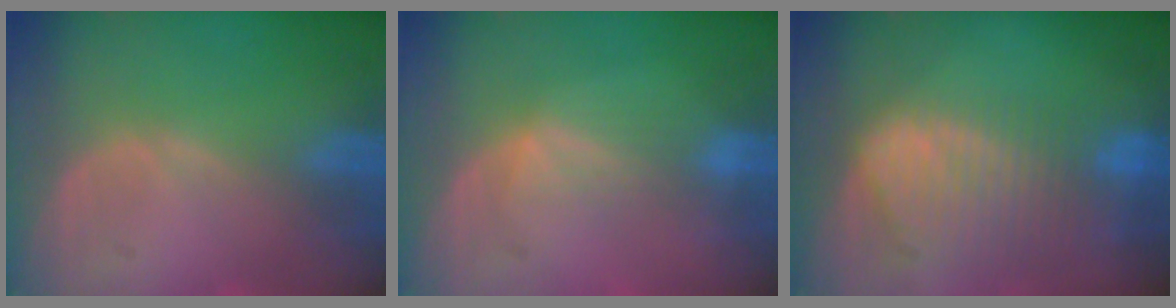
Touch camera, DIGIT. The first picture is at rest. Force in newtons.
{"total": 2.7, "press": 2.7, "slide": 0.4}
{"total": 10.1, "press": 8.5, "slide": 5.4}